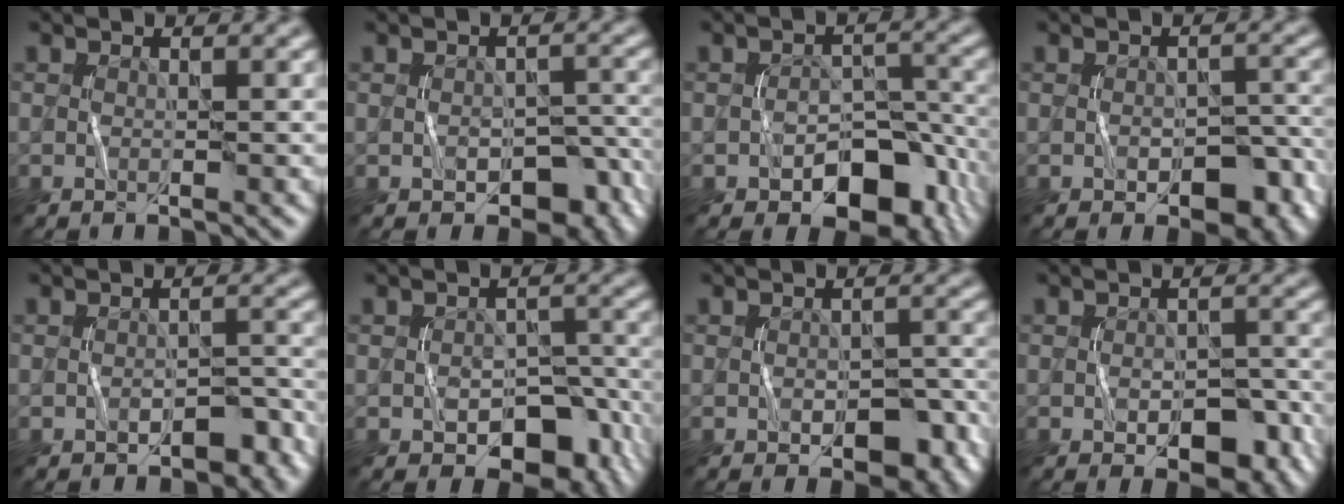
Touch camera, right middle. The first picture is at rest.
{"total": 6.1, "force": [-3.0, 4.0, 3.5], "torque": [-0.039, -0.009, -0.033]}
{"total": 7.3, "force": [-3.7, 4.6, 4.4], "torque": [-0.051, 0.002, -0.053]}
{"total": 4.8, "force": [-2.2, 3.0, 3.1], "torque": [-0.039, 0.001, -0.025]}
{"total": 2.7, "force": [-1.6, 1.5, 1.5], "torque": [-0.019, 0.002, -0.016]}
{"total": 6.8, "force": [-3.1, 4.5, 4.0], "torque": [-0.046, -0.004, -0.040]}
{"total": 4.4, "force": [-1.9, 2.7, 2.9], "torque": [-0.038, -0.002, -0.021]}
{"total": 4.5, "force": [-2.0, 2.6, 3.0], "torque": [-0.038, -0.002, -0.024]}